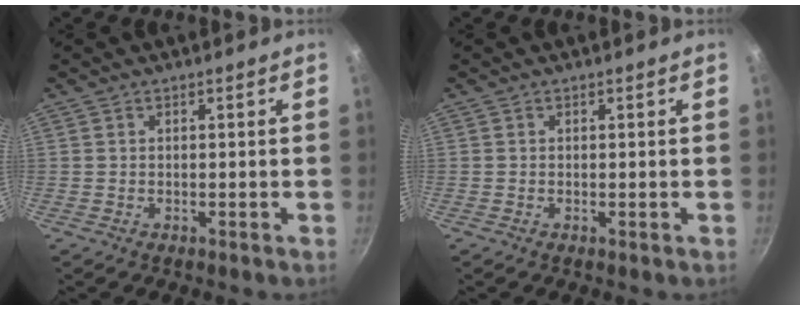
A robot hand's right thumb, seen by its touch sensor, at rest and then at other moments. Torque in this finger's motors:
{"motor_torque": [-0.26, -0.01, -0.26, -0.04, 0.03]}